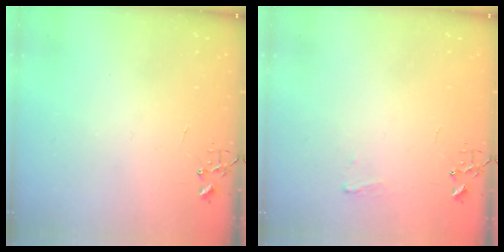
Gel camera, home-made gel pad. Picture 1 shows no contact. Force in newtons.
{"total": 5.2, "press": 5.1, "slide": 0.6}